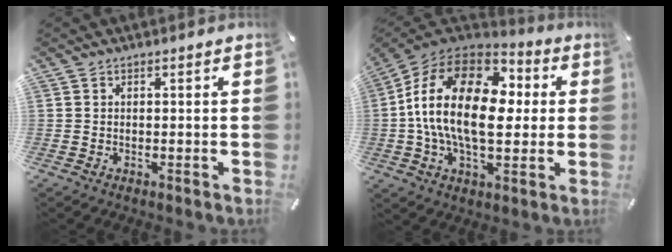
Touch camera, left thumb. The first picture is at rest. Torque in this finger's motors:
{"motor_torque": [1.06, 2.04, 2.77, 0.00, 0.97]}